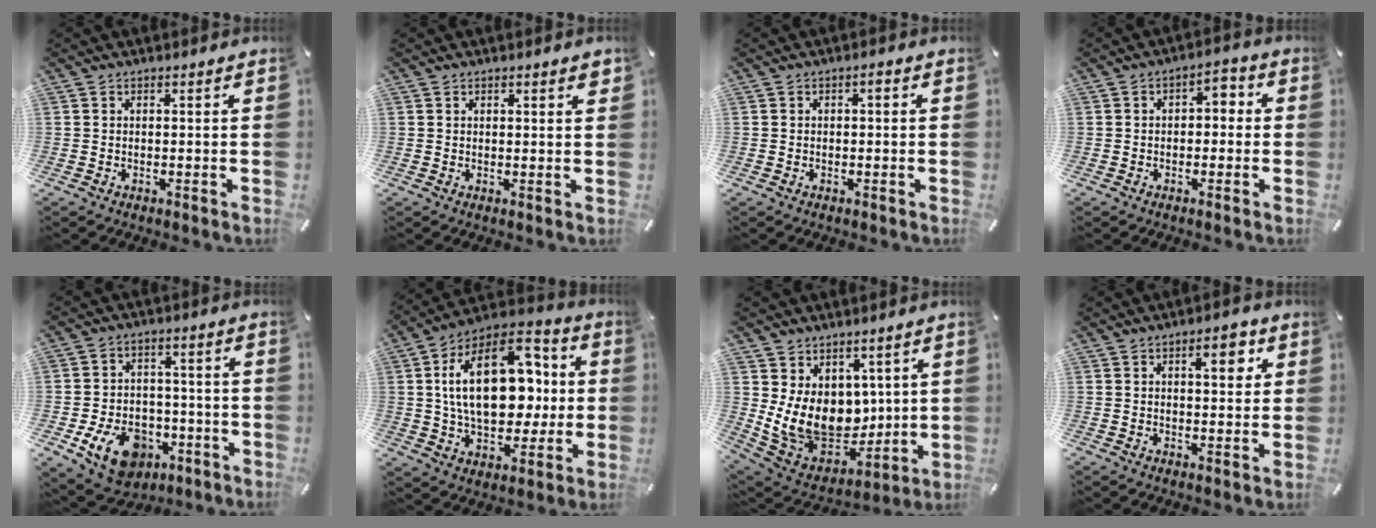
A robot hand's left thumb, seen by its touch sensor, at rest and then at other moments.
{"total": 1.2, "force": [0.8, 0.3, 0.9], "torque": [-0.018, 0.000, 0.014]}
{"total": 1.4, "force": [-0.1, 0.7, 1.2], "torque": [-0.024, 0.005, -0.004]}
{"total": 3.4, "force": [-1.3, 2.2, 2.2], "torque": [-0.034, 0.016, -0.031]}
{"total": 12.4, "force": [-5.1, 9.0, 6.9], "torque": [-0.123, 0.033, -0.084]}
{"total": 24.6, "force": [3.3, 15.5, 18.8], "torque": [-0.337, 0.001, 0.058]}
{"total": 14.4, "force": [2.1, 11.7, 8.1], "torque": [-0.170, -0.043, 0.056]}
{"total": 6.1, "force": [2.3, 2.6, 5.0], "torque": [-0.064, -0.007, 0.029]}